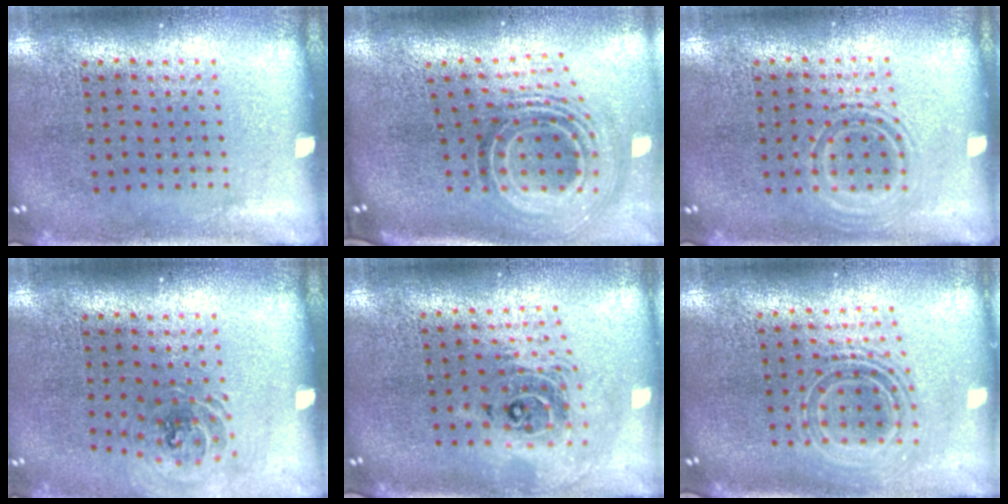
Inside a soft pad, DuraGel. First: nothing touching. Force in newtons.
{"total": 2.3, "press": 1.5, "slide": 1.7}
{"total": 1.1, "press": 1.0, "slide": 0.2}
{"total": 0.9, "press": 0.9, "slide": 0.1}
{"total": 2.1, "press": 1.6, "slide": 1.4}
{"total": 2.1, "press": 1.5, "slide": 1.4}